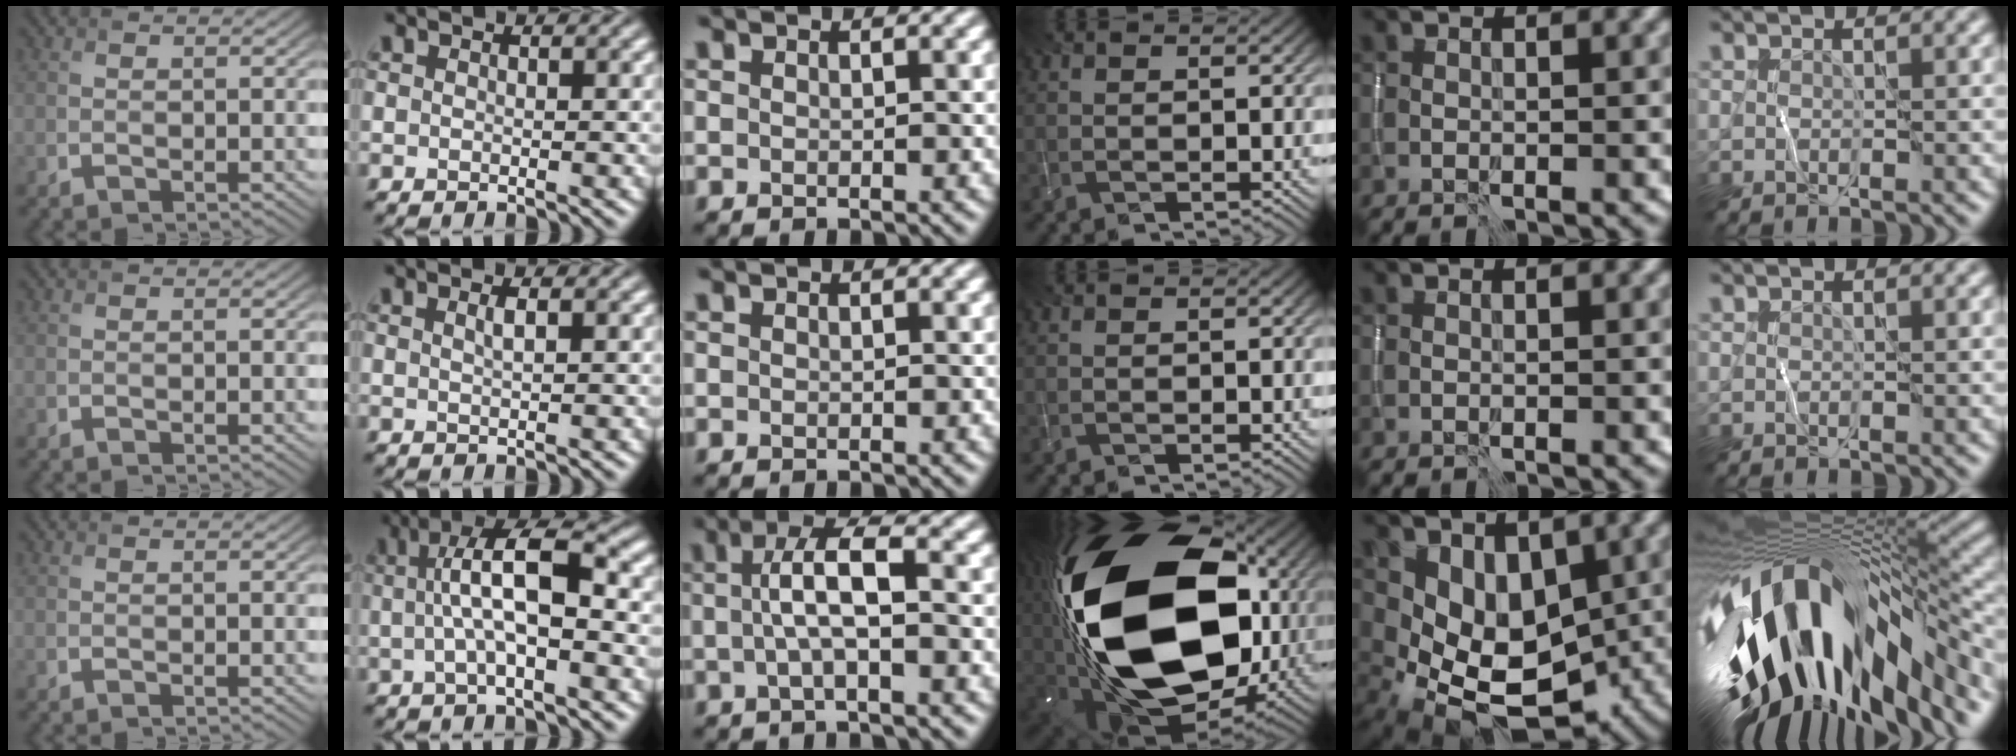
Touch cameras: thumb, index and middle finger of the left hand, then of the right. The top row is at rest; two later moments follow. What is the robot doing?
{"motion": "wipe", "object": "whiteboard"}